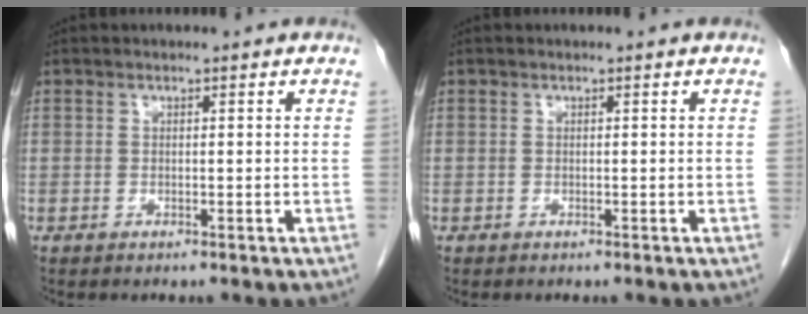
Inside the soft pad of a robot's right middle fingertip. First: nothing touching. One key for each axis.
{"total": 0.0}